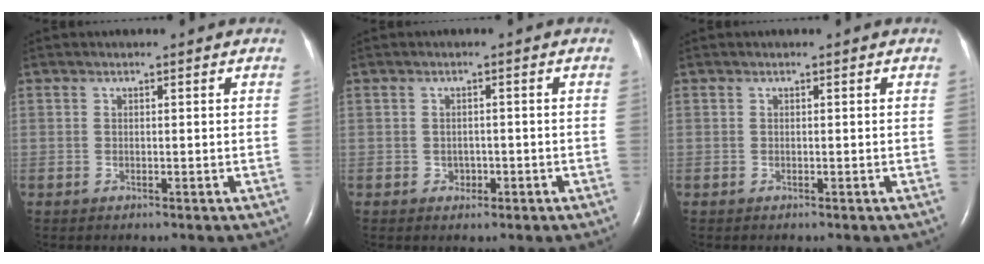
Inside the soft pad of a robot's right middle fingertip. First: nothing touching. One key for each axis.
{"total": 1.4, "fx": -0.6, "fy": 1.1, "fz": 0.5, "tx": -0.010, "ty": 0.003, "tz": -0.005}
{"total": 0.0}